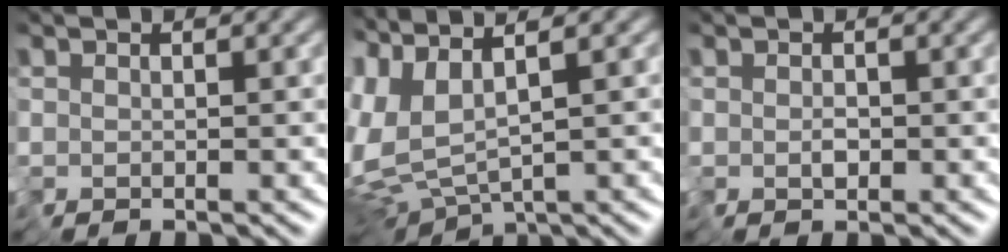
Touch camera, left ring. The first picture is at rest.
{"total": 5.6, "force": [2.0, 1.4, 5.0], "torque": [-0.123, 0.000, 0.050]}
{"total": 0.7, "force": [0.2, 0.3, 0.6], "torque": [-0.016, -0.002, 0.004]}